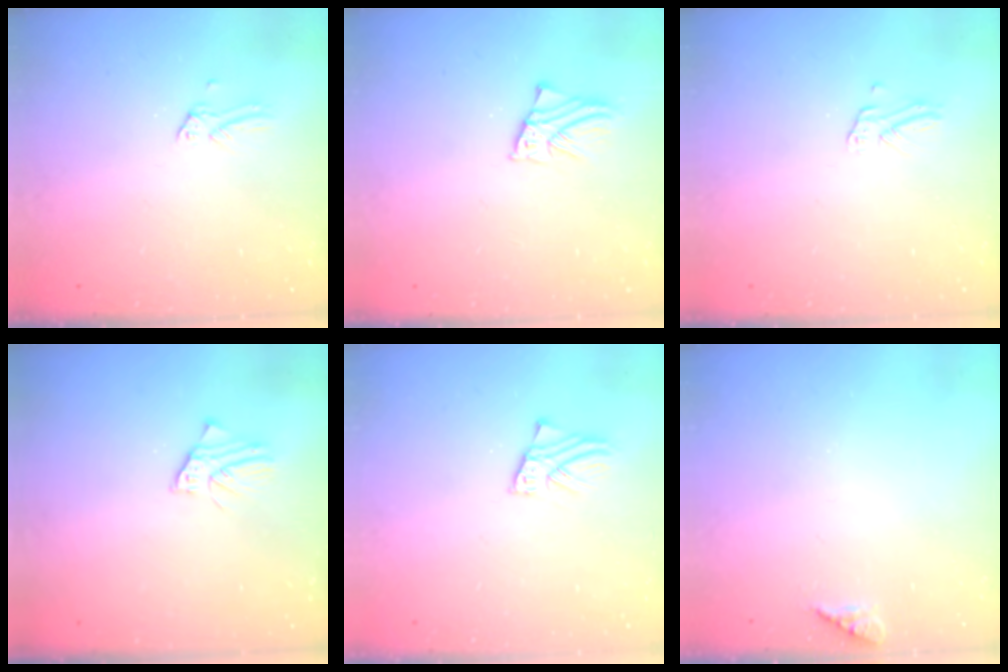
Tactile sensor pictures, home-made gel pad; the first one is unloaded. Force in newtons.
{"total": 2.1, "press": 2.1, "slide": 0.2}
{"total": 2.0, "press": 2.0, "slide": 0.1}
{"total": 1.6, "press": 1.6, "slide": 0.3}
{"total": 1.9, "press": 1.9, "slide": 0.1}
{"total": 6.0, "press": 6.0, "slide": 0.6}